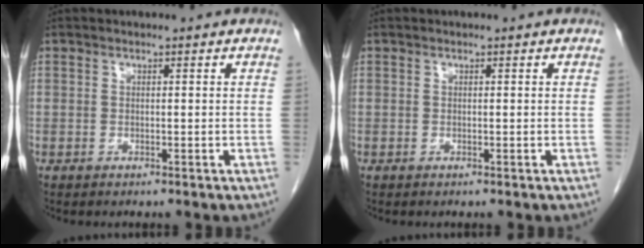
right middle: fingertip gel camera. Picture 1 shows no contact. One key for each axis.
{"total": 0.0}